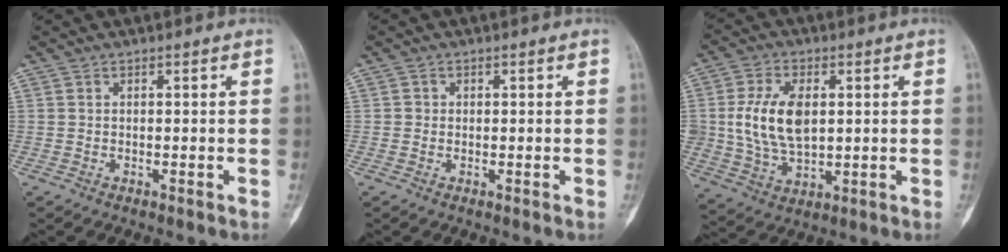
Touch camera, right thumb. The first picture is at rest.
{"total": 0.8, "force": [0.0, 0.8, 0.1], "torque": [0.003, 0.003, 0.000]}
{"total": 12.2, "force": [1.6, 7.3, 9.7], "torque": [-0.182, -0.005, 0.038]}